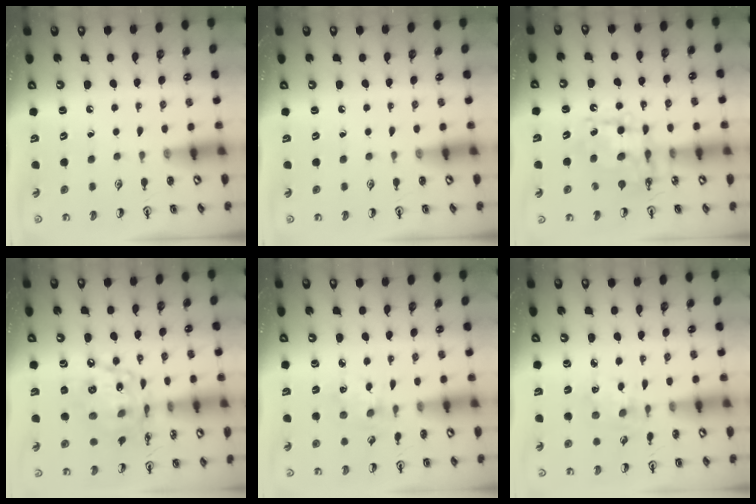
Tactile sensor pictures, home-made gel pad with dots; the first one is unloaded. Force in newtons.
{"total": 0.0}
{"total": 10.3, "press": 10.3, "slide": 0.4}
{"total": 17.9, "press": 17.9, "slide": 1.3}
{"total": 2.5, "press": 2.5, "slide": 0.4}
{"total": 2.5, "press": 2.4, "slide": 0.6}